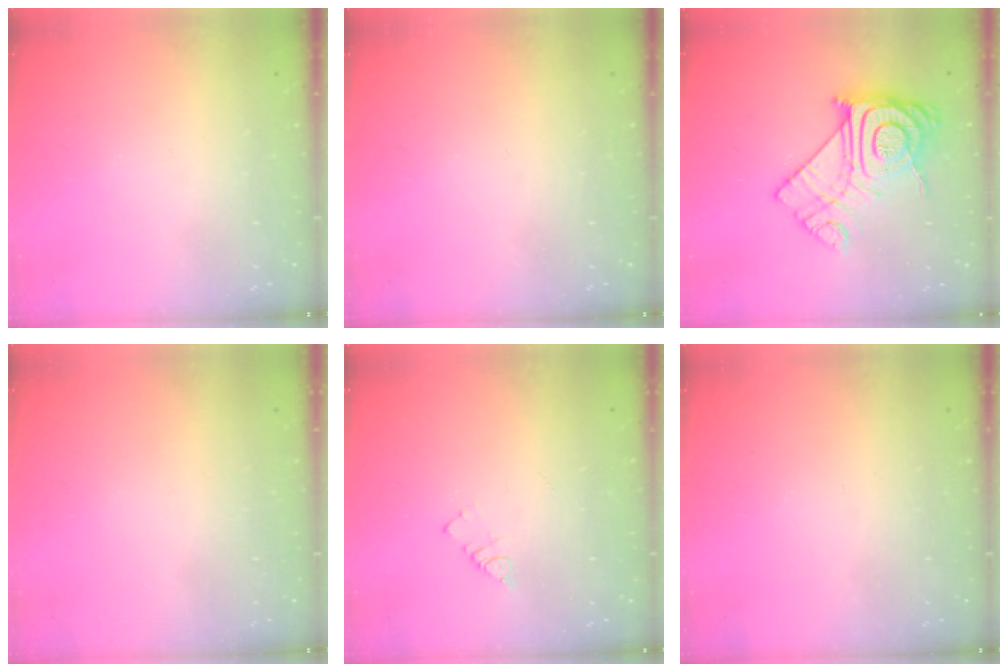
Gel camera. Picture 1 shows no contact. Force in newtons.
{"total": 0.0}
{"total": 18.1, "press": 18.0, "slide": 1.5}
{"total": 1.8, "press": 1.8, "slide": 0.1}
{"total": 3.9, "press": 3.9, "slide": 0.4}
{"total": 0.0}